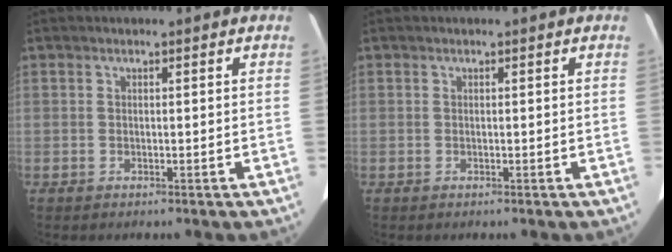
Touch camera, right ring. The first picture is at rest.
{"total": 0.0}